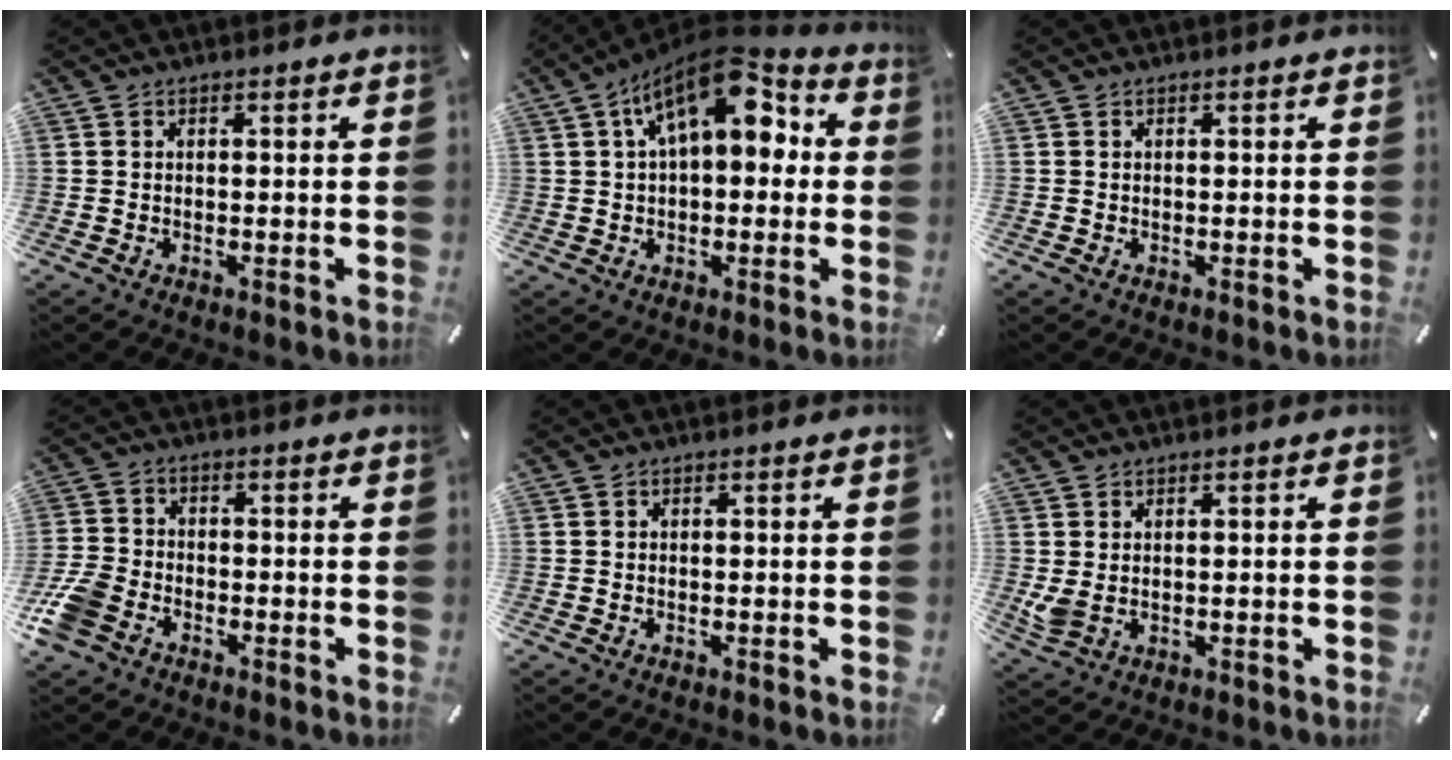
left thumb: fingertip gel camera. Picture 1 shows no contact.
{"total": 14.7, "force": [5.5, 7.8, 11.1], "torque": [-0.174, -0.010, 0.097]}
{"total": 0.0}
{"total": 7.3, "force": [-4.1, 5.1, 3.4], "torque": [-0.086, 0.016, -0.080]}
{"total": 0.0}
{"total": 2.7, "force": [0.8, 1.9, 1.8], "torque": [-0.042, -0.001, 0.017]}